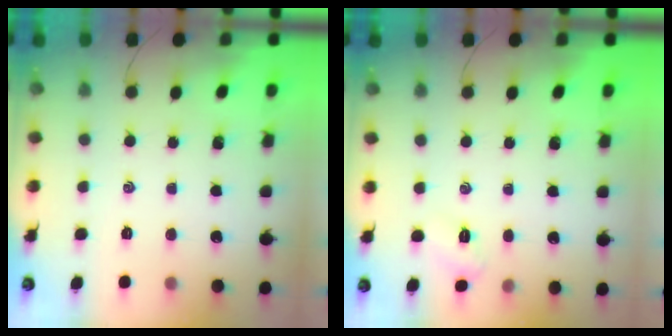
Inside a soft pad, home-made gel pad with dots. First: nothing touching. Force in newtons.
{"total": 5.7, "press": 5.5, "slide": 1.5}